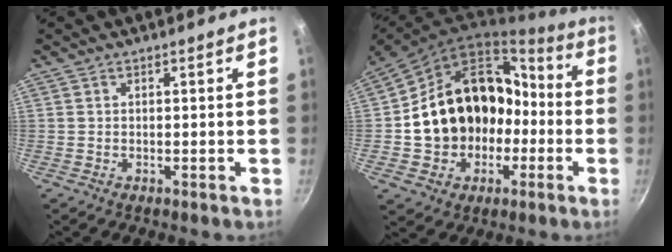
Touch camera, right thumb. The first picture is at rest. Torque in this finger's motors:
{"motor_torque": [2.51, 2.51, 1.41, -1.36, 0.22]}